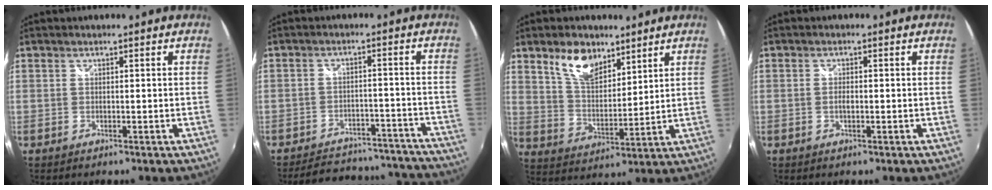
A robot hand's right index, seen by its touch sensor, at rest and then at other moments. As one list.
[{"total": 19.7, "force": [-17.8, 6.6, 5.2], "torque": [-0.107, 0.047, -0.207]}, {"total": 9.8, "force": [6.5, 4.9, 5.4], "torque": [-0.096, 0.008, 0.124]}, {"total": 1.3, "force": [-0.3, 0.6, 1.1], "torque": [-0.023, 0.001, -0.007]}]